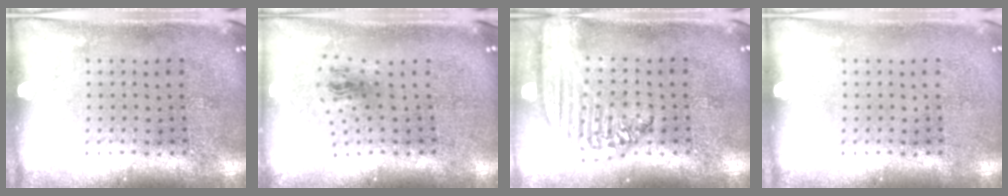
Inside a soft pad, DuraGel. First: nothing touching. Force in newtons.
{"total": 1.1, "press": 0.5, "slide": 1.0}
{"total": 2.4, "press": 2.1, "slide": 1.3}
{"total": 0.0}